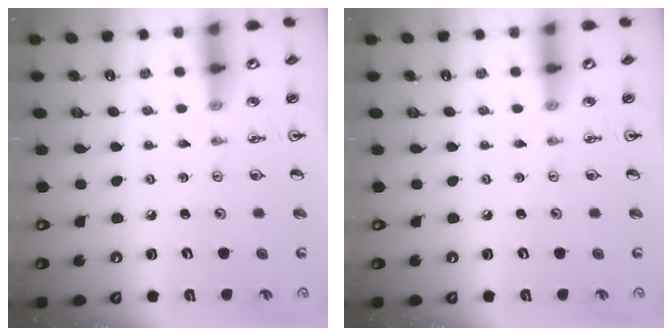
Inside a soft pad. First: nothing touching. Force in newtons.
{"total": 0.0}